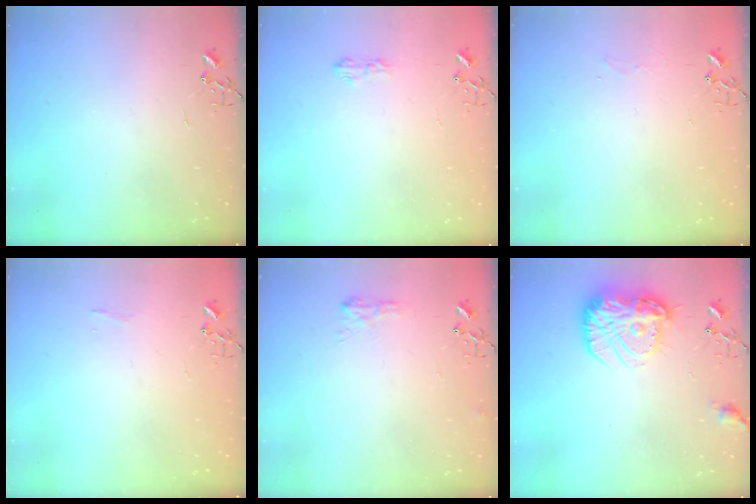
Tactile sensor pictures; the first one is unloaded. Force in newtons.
{"total": 5.9, "press": 5.9, "slide": 0.8}
{"total": 3.8, "press": 3.8, "slide": 0.4}
{"total": 3.7, "press": 3.7, "slide": 0.4}
{"total": 8.0, "press": 7.9, "slide": 0.7}
{"total": 17.4, "press": 17.4, "slide": 1.3}